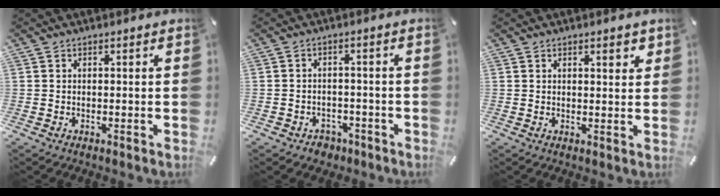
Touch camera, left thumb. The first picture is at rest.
{"total": 3.5, "force": [-2.1, 2.7, 0.8], "torque": [-0.020, 0.008, -0.042]}
{"total": 2.4, "force": [1.6, 0.9, 1.6], "torque": [-0.024, -0.001, 0.026]}